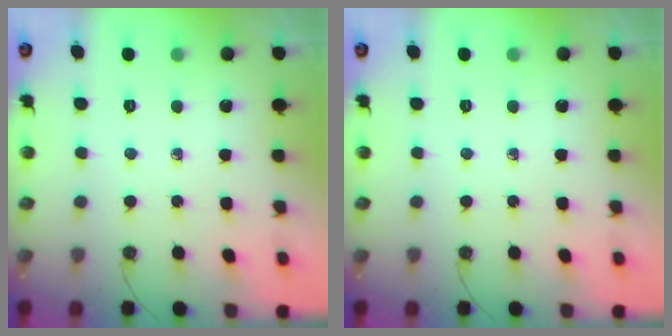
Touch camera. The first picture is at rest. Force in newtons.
{"total": 0.0}